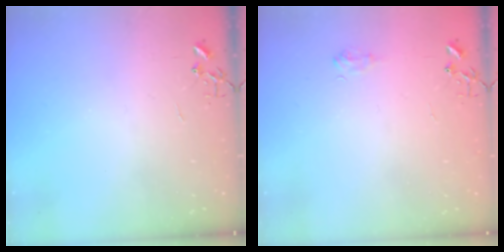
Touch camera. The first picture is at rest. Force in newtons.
{"total": 6.0, "press": 5.9, "slide": 0.7}